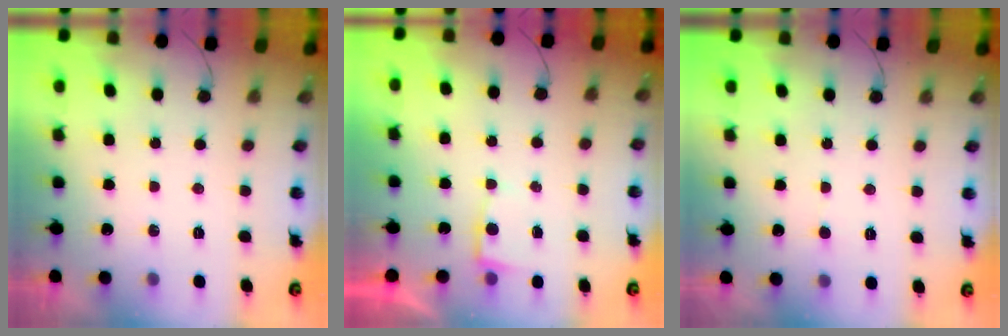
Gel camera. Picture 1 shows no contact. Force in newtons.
{"total": 2.8, "press": 2.8, "slide": 0.3}
{"total": 2.4, "press": 2.4, "slide": 0.3}